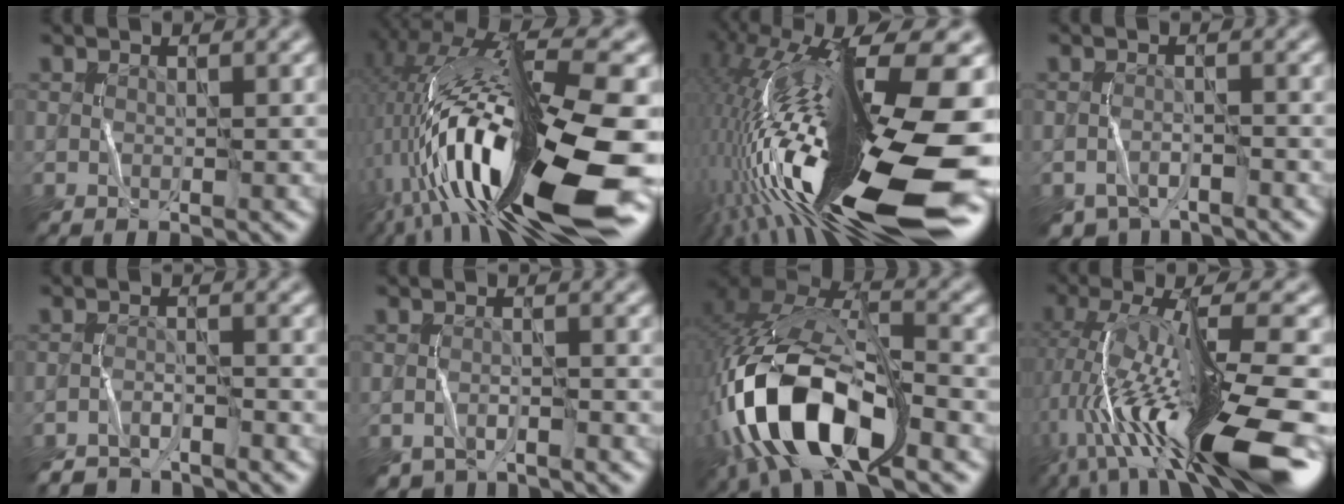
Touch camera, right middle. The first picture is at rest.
{"total": 18.6, "force": [-5.2, 4.5, 17.3], "torque": [-0.296, 0.027, -0.095]}
{"total": 20.0, "force": [-3.6, 4.6, 19.2], "torque": [-0.335, 0.002, -0.070]}
{"total": 2.5, "force": [-2.3, 0.8, 0.7], "torque": [-0.012, -0.001, -0.039]}
{"total": 2.8, "force": [-2.7, 0.4, 0.4], "torque": [-0.005, 0.000, -0.052]}
{"total": 1.6, "force": [-1.5, 0.4, 0.4], "torque": [-0.006, 0.000, -0.028]}
{"total": 15.4, "force": [-5.3, 7.4, 12.5], "torque": [-0.262, -0.005, -0.100]}
{"total": 14.3, "force": [-4.8, 3.2, 13.0], "torque": [-0.221, 0.005, -0.067]}